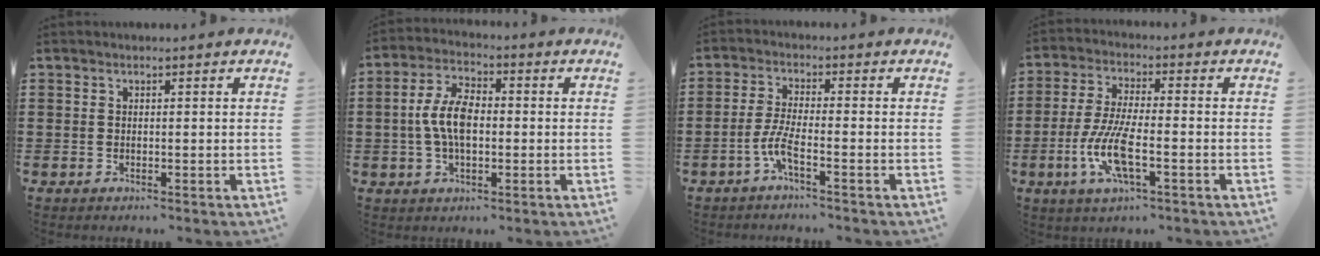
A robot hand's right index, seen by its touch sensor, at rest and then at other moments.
{"total": 7.1, "force": [-0.3, 3.5, 6.2], "torque": [-0.141, 0.002, -0.012]}
{"total": 4.8, "force": [-2.5, 0.7, 4.1], "torque": [-0.106, -0.012, -0.056]}
{"total": 8.9, "force": [-3.2, 2.4, 7.9], "torque": [-0.177, -0.015, -0.063]}